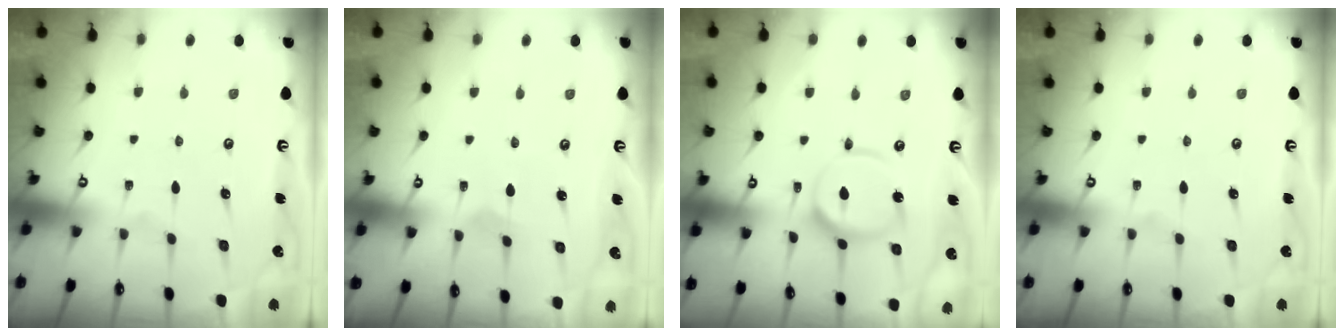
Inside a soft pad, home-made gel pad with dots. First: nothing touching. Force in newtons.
{"total": 0.9, "press": 0.9, "slide": 0.0}
{"total": 12.3, "press": 12.2, "slide": 1.2}
{"total": 0.0}